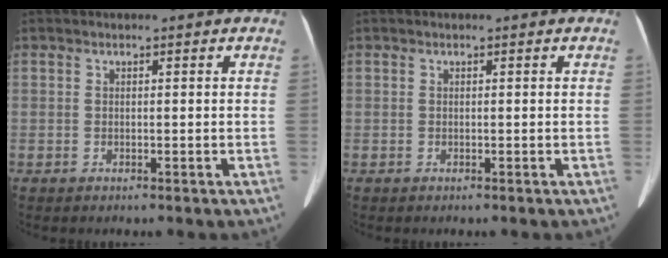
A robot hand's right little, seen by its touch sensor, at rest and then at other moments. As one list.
[{"total": 0.0}]